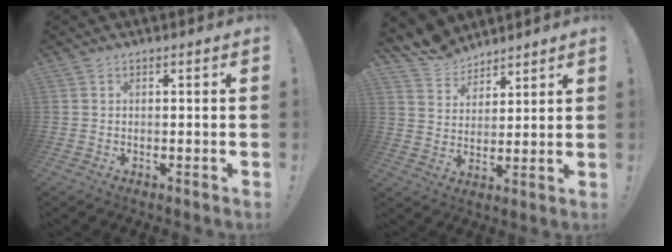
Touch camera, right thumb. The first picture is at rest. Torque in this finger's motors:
{"motor_torque": [-0.97, 1.05, -0.60, 0.84, 0.05]}